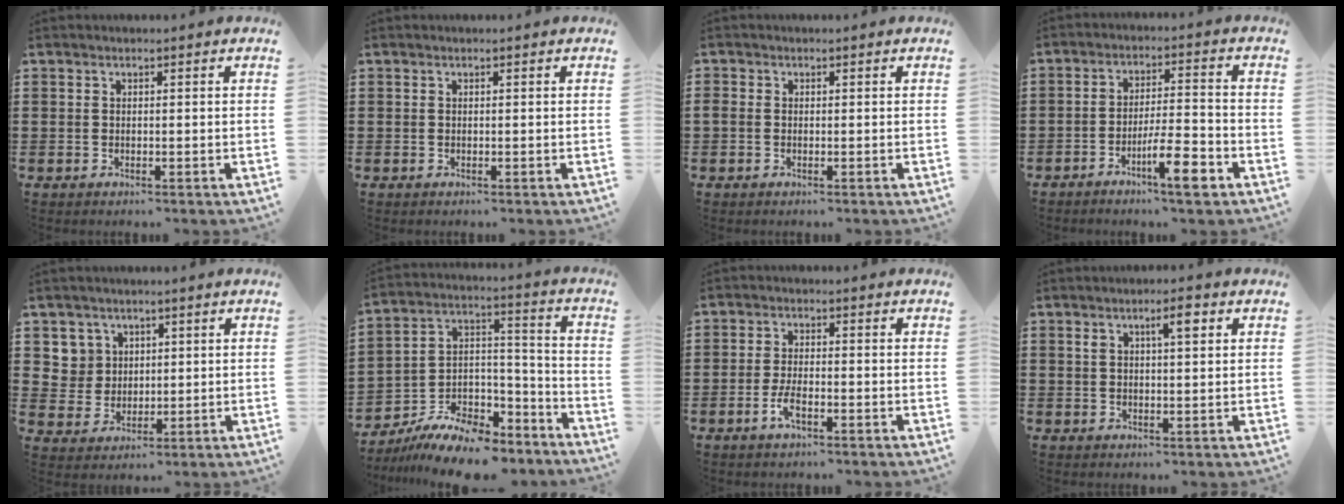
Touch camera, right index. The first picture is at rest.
{"total": 0.0}
{"total": 0.8, "force": [-0.3, 0.6, 0.4], "torque": [-0.017, 0.000, -0.009]}
{"total": 7.8, "force": [-4.4, 1.7, 6.2], "torque": [-0.110, 0.004, -0.077]}
{"total": 4.9, "force": [2.1, 4.4, 0.5], "torque": [-0.034, 0.016, 0.040]}
{"total": 10.6, "force": [-9.4, 3.2, 3.7], "torque": [-0.069, 0.028, -0.180]}
{"total": 3.3, "force": [-1.6, 1.0, 2.6], "torque": [-0.058, -0.002, -0.032]}
{"total": 3.9, "force": [1.7, 0.9, 3.4], "torque": [-0.055, 0.002, 0.022]}